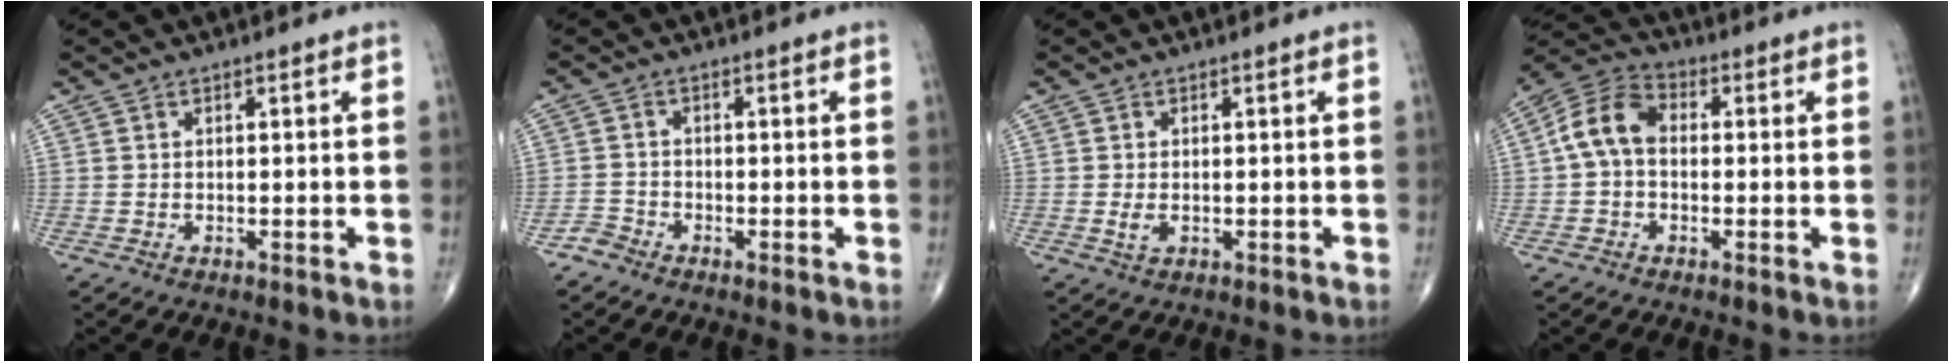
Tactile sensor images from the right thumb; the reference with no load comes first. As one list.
[{"total": 1.9, "force": [-1.7, 0.9, -0.1], "torque": [0.007, 0.002, -0.038]}, {"total": 1.9, "force": [-0.2, 1.2, 1.4], "torque": [-0.028, -0.002, -0.002]}, {"total": 9.0, "force": [0.3, 6.2, 6.5], "torque": [-0.120, 0.028, -0.007]}]